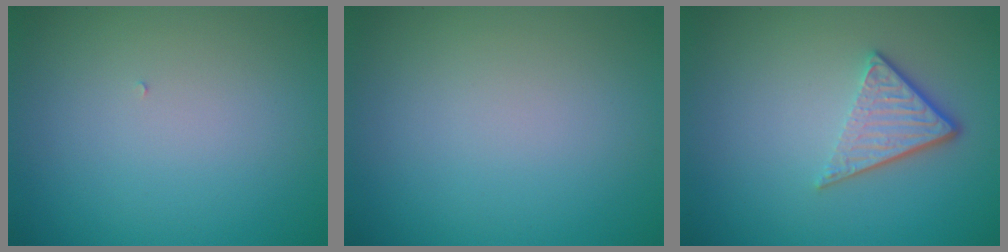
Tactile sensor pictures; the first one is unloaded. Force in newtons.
{"total": 0.0}
{"total": 3.8, "press": 2.6, "slide": 2.8}